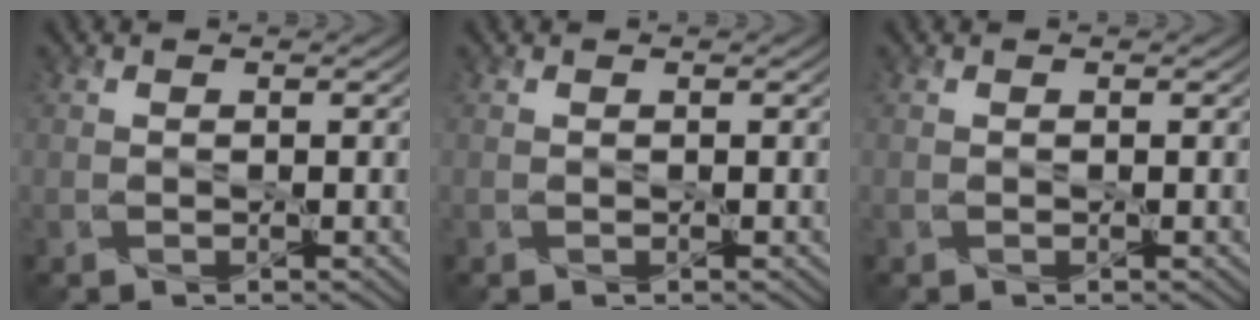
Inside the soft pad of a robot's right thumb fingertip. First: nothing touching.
{"total": 0.0}
{"total": 0.0}